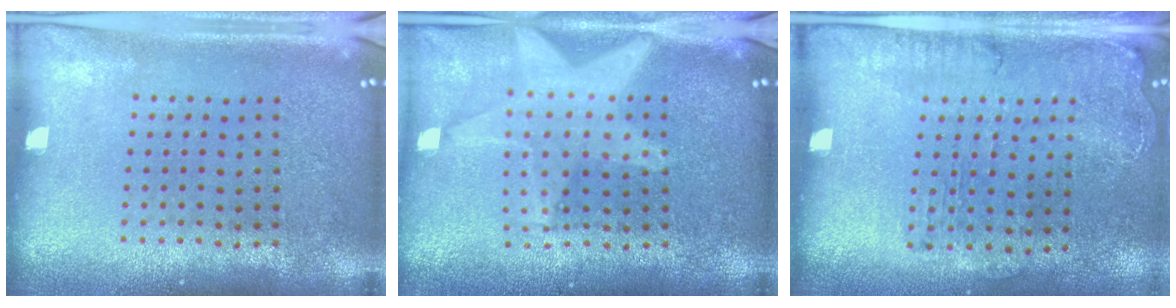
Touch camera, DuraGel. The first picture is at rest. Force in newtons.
{"total": 1.5, "press": 1.4, "slide": 0.4}
{"total": 1.4, "press": 1.2, "slide": 0.7}